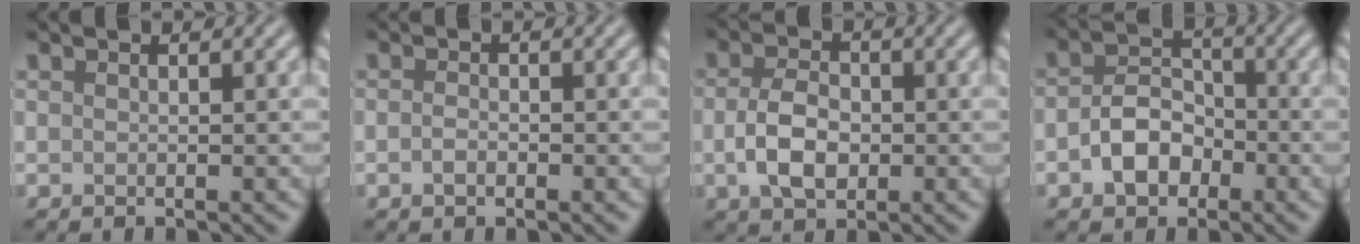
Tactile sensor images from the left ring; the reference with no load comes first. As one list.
[{"total": 1.1, "force": [-0.5, 0.7, 0.7], "torque": [-0.016, 0.000, -0.012]}, {"total": 4.3, "force": [-0.6, 2.8, 3.3], "torque": [-0.067, 0.000, -0.013]}, {"total": 4.1, "force": [-1.5, 2.9, 2.4], "torque": [-0.041, 0.005, -0.031]}]